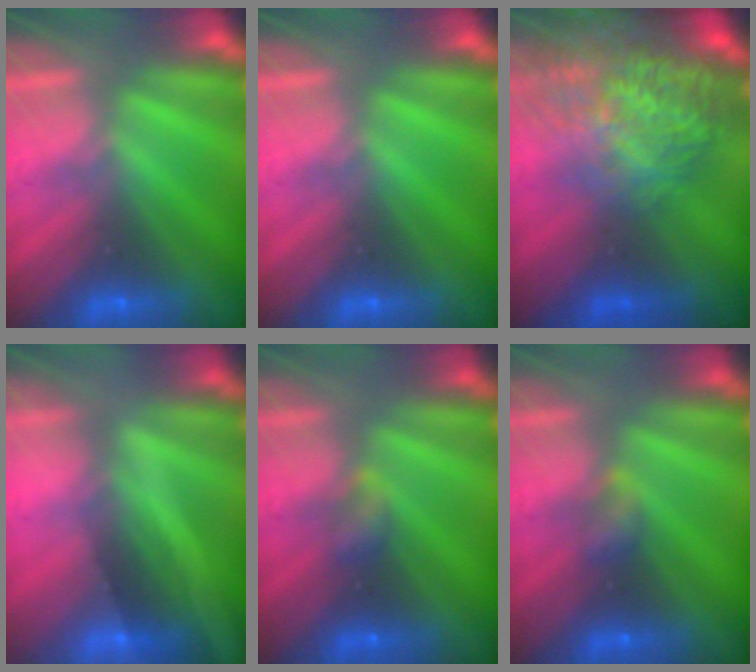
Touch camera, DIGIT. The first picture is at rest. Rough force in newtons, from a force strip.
{"total": 0.0}
{"total": 7.6}
{"total": 2.1}
{"total": 2.2}
{"total": 2.2}